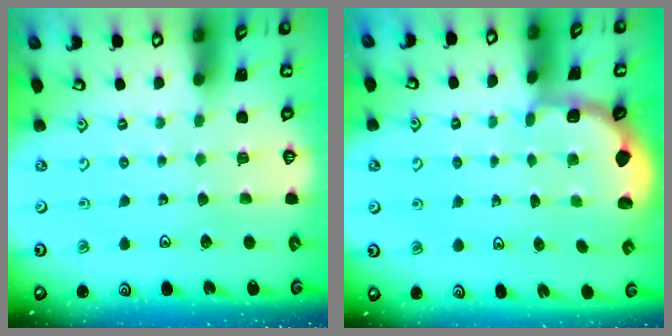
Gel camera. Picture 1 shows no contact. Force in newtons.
{"total": 1.8, "press": 1.7, "slide": 0.7}